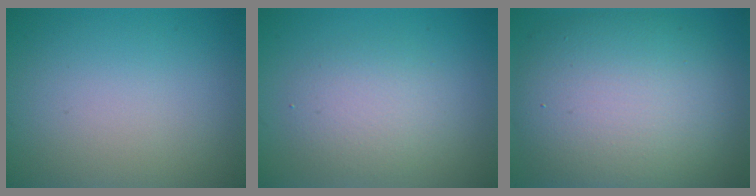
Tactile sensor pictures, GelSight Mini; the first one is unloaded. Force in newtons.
{"total": 3.1, "press": 3.1, "slide": 0.2}
{"total": 10.8, "press": 10.7, "slide": 0.6}